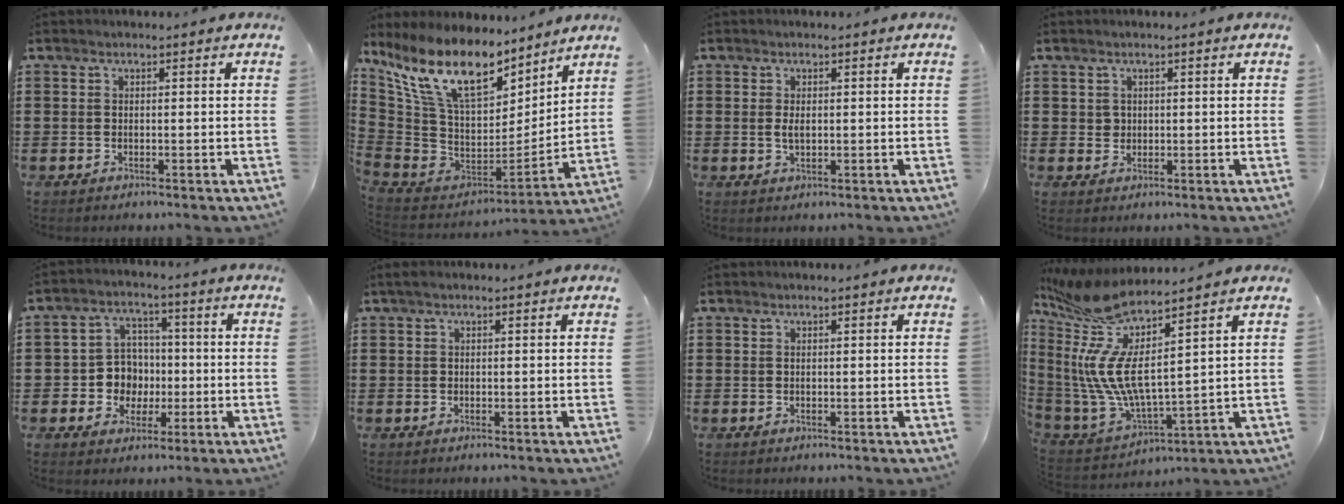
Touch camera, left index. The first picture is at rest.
{"total": 14.7, "force": [9.1, 6.1, 9.8], "torque": [-0.235, -0.052, 0.162]}
{"total": 1.9, "force": [0.1, 0.8, 1.7], "torque": [-0.041, -0.002, -0.002]}
{"total": 1.2, "force": [0.5, 1.1, 0.3], "torque": [-0.009, 0.005, 0.009]}
{"total": 6.7, "force": [-0.8, 6.3, 2.1], "torque": [-0.061, 0.019, -0.011]}
{"total": 0.6, "force": [0.0, 0.1, 0.6], "torque": [-0.010, -0.001, 0.000]}
{"total": 0.0}
{"total": 10.1, "force": [4.8, 2.4, 8.5], "torque": [-0.224, -0.069, 0.066]}